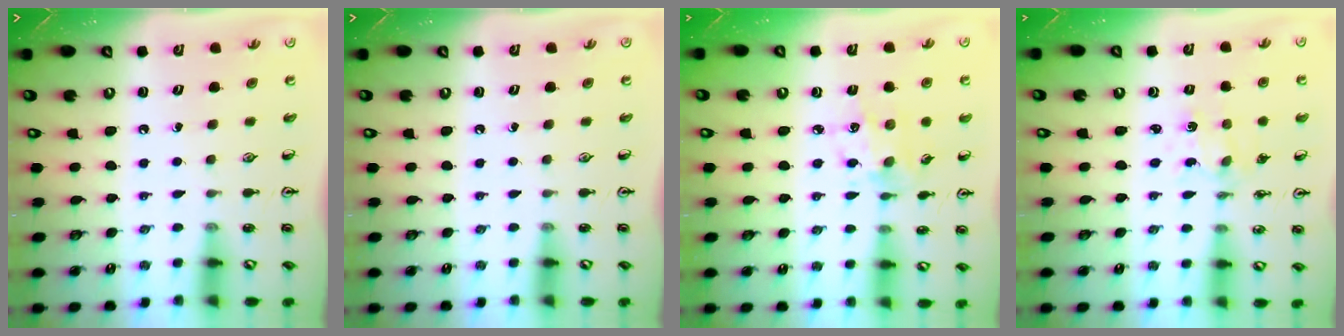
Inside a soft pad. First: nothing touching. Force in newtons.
{"total": 0.0}
{"total": 6.6, "press": 6.5, "slide": 1.3}
{"total": 1.2, "press": 1.1, "slide": 0.3}